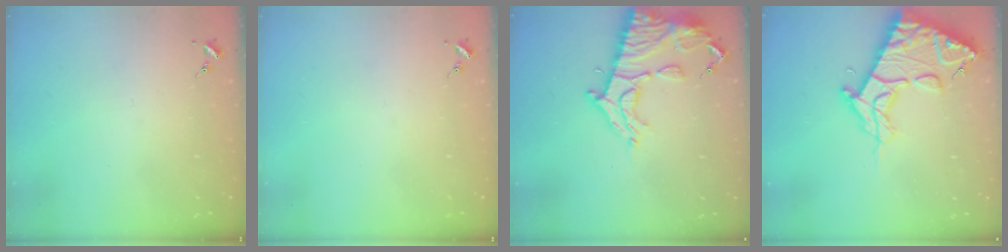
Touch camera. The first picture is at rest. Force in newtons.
{"total": 0.0}
{"total": 15.9, "press": 15.9, "slide": 1.4}
{"total": 19.5, "press": 19.4, "slide": 2.1}